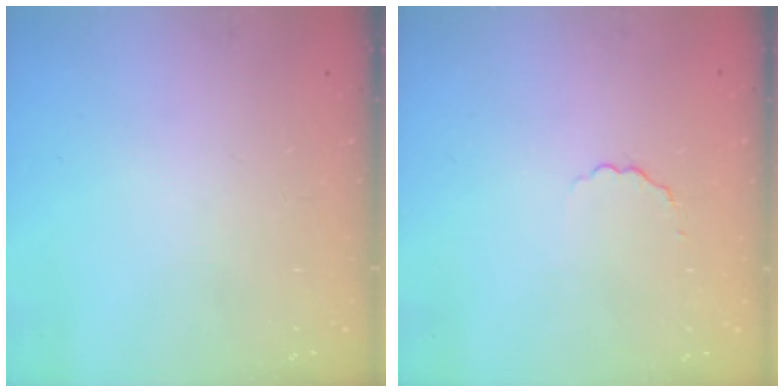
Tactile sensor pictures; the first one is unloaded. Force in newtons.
{"total": 1.9, "press": 1.7, "slide": 0.8}